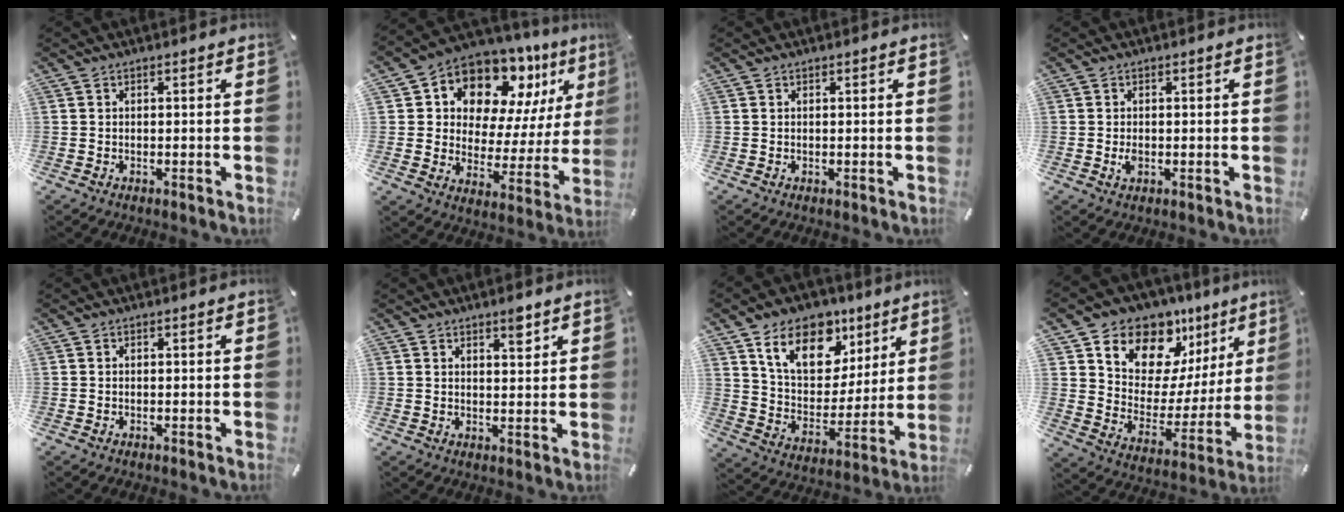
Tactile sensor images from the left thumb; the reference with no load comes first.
{"total": 12.5, "force": [9.5, 7.2, 3.8], "torque": [-0.071, -0.093, 0.173]}
{"total": 0.0}
{"total": 1.5, "force": [-0.2, 0.9, 1.3], "torque": [-0.017, -0.003, -0.005]}
{"total": 0.0}
{"total": 3.7, "force": [2.8, 1.3, 2.0], "torque": [-0.013, -0.017, 0.044]}
{"total": 16.6, "force": [10.3, 10.5, 7.6], "torque": [-0.136, -0.052, 0.190]}
{"total": 12.9, "force": [10.8, 6.8, 1.9], "torque": [-0.035, -0.117, 0.192]}